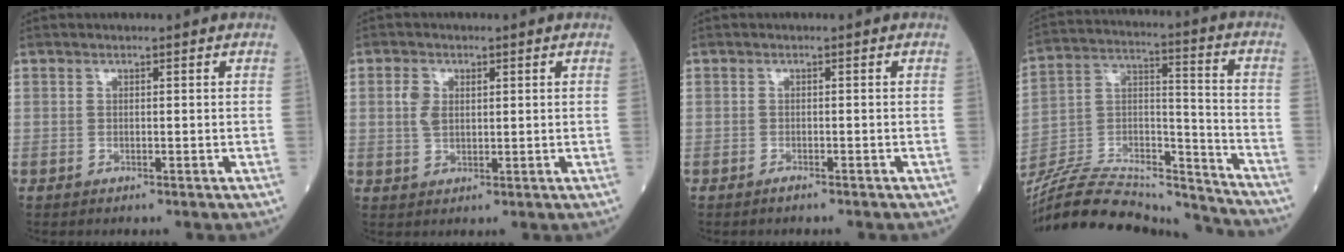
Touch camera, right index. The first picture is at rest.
{"total": 3.2, "force": [0.8, 2.0, 2.4], "torque": [-0.052, 0.007, 0.017]}
{"total": 0.8, "force": [-0.8, 0.1, 0.3], "torque": [-0.011, -0.001, -0.011]}
{"total": 24.7, "force": [-23.2, 4.2, 7.3], "torque": [-0.154, 0.022, -0.378]}